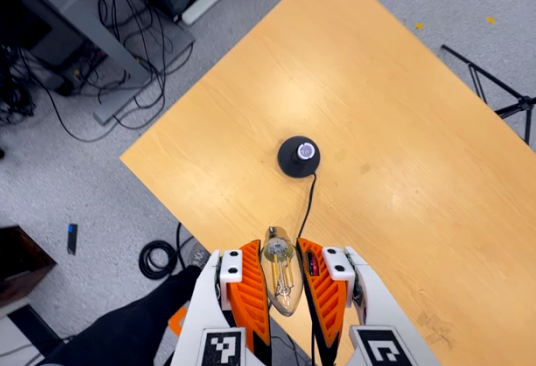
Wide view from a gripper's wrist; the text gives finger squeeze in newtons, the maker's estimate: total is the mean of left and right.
{"total": 20.4, "left": 21.6, "right": 19.3}